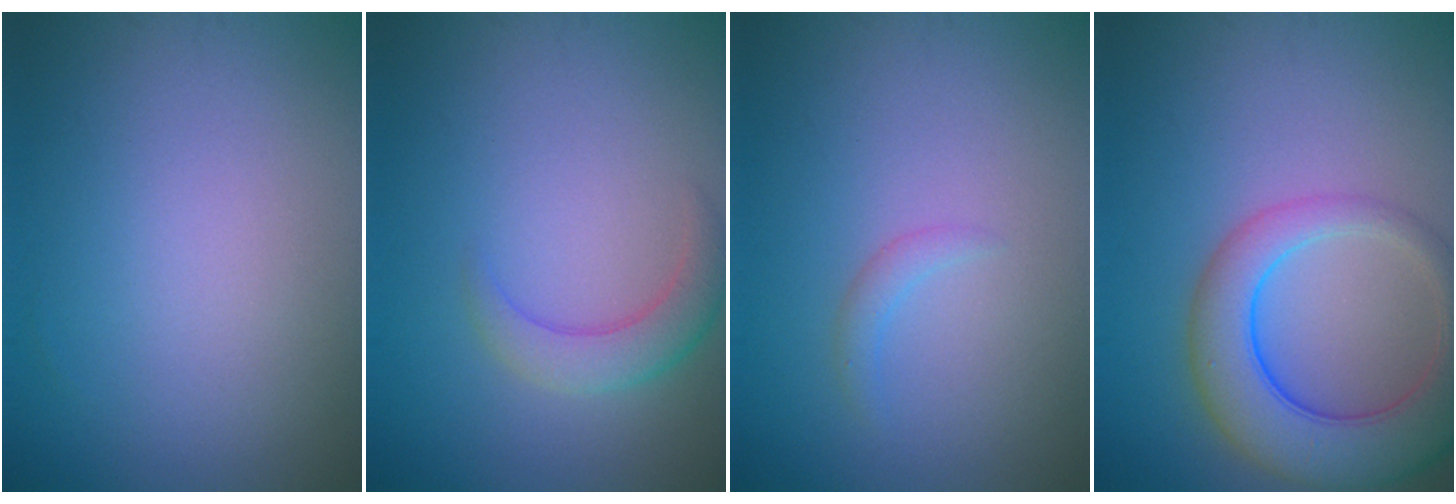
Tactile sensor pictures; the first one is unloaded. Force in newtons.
{"total": 2.8, "press": 2.8, "slide": 0.1}
{"total": 1.0, "press": 1.0, "slide": 0.0}
{"total": 7.3, "press": 7.3, "slide": 0.5}